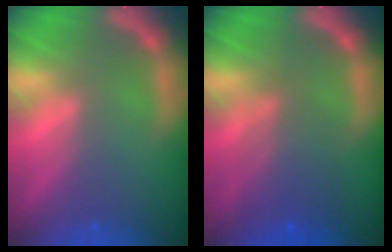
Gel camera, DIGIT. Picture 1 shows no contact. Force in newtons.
{"total": 4.6}